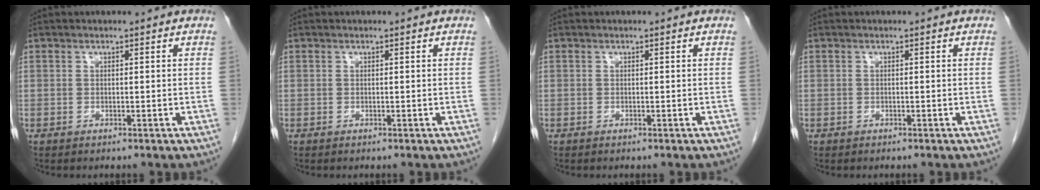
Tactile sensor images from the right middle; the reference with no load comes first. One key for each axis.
{"total": 0.0}
{"total": 0.0}
{"total": 0.0}